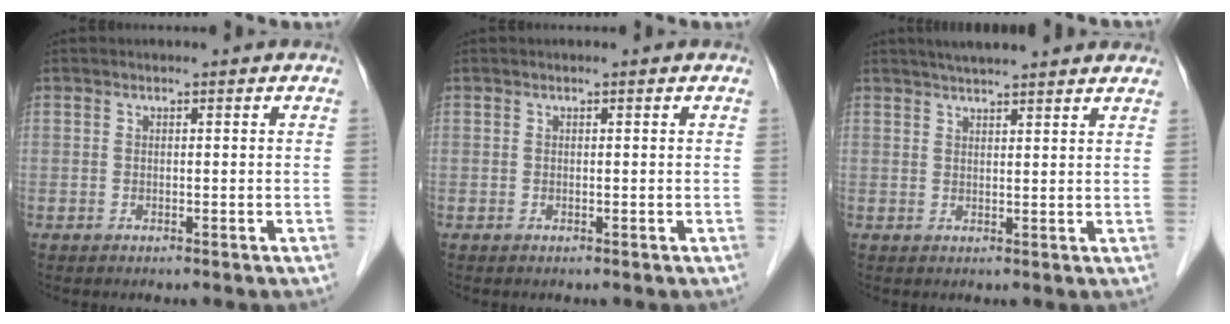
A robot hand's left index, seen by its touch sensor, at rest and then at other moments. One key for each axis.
{"total": 0.0}
{"total": 10.5, "fx": 9.2, "fy": 0.9, "fz": 5.0, "tx": -0.068, "ty": 0.028, "tz": 0.109}